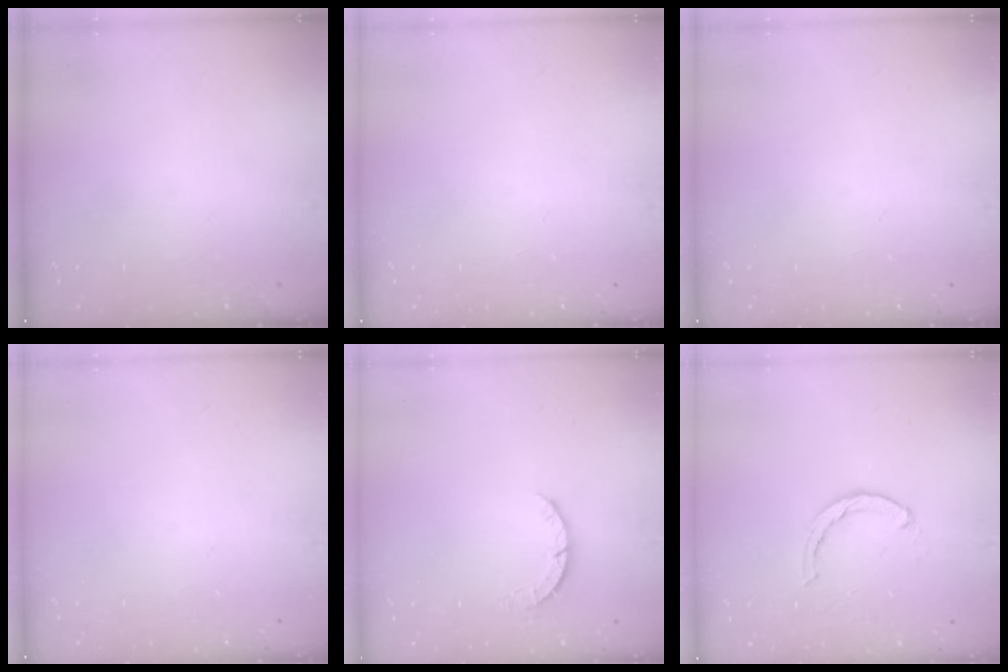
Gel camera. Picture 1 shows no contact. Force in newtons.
{"total": 0.0}
{"total": 0.0}
{"total": 0.0}
{"total": 3.2, "press": 3.2, "slide": 0.4}
{"total": 2.4, "press": 2.4, "slide": 0.4}